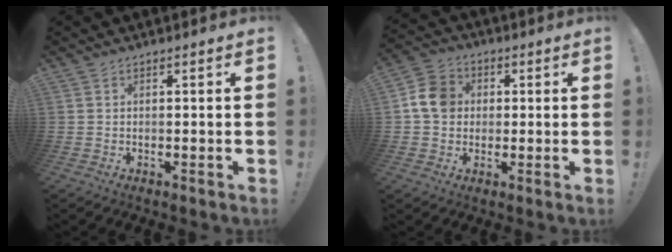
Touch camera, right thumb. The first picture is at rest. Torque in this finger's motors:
{"motor_torque": [0.69, 0.60, 0.28, -0.21, 0.01]}